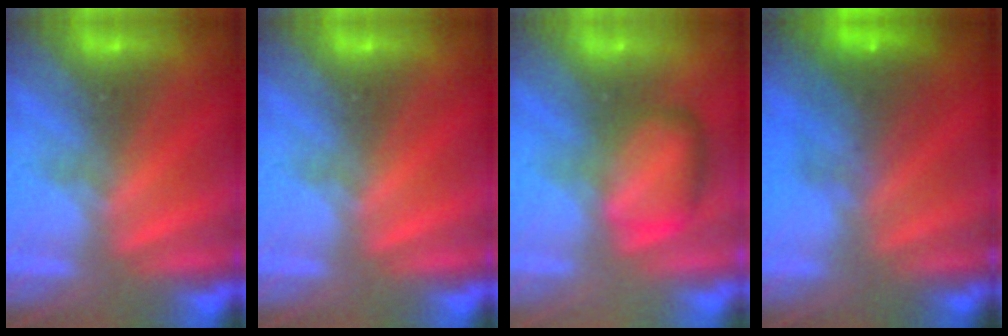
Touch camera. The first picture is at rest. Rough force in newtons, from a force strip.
{"total": 0.0}
{"total": 2.4}
{"total": 5.5}